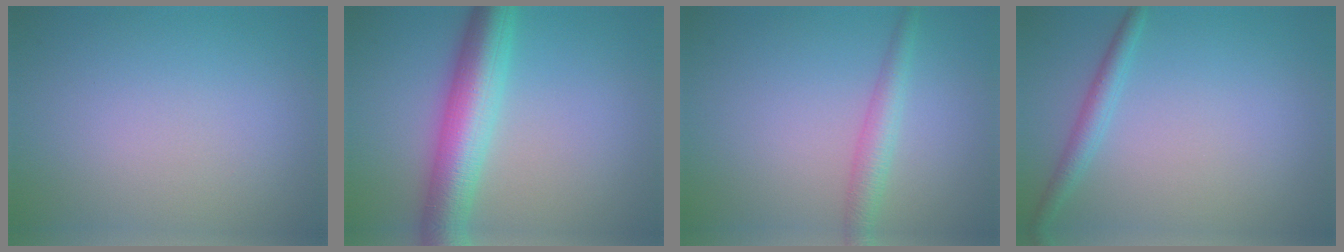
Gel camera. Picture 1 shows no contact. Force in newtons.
{"total": 7.4, "press": 7.4, "slide": 0.0}
{"total": 2.4, "press": 2.4, "slide": 0.1}
{"total": 2.0, "press": 2.0, "slide": 0.1}